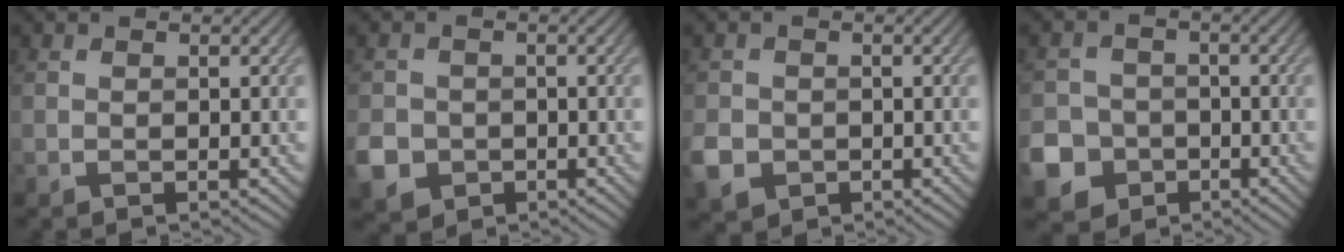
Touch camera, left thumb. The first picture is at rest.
{"total": 4.8, "force": [-1.8, 4.1, 1.8], "torque": [-0.052, -0.015, -0.042]}
{"total": 4.2, "force": [-1.5, 3.5, 1.7], "torque": [-0.047, -0.012, -0.036]}
{"total": 8.2, "force": [-3.9, 6.9, 2.2], "torque": [-0.064, -0.028, -0.091]}